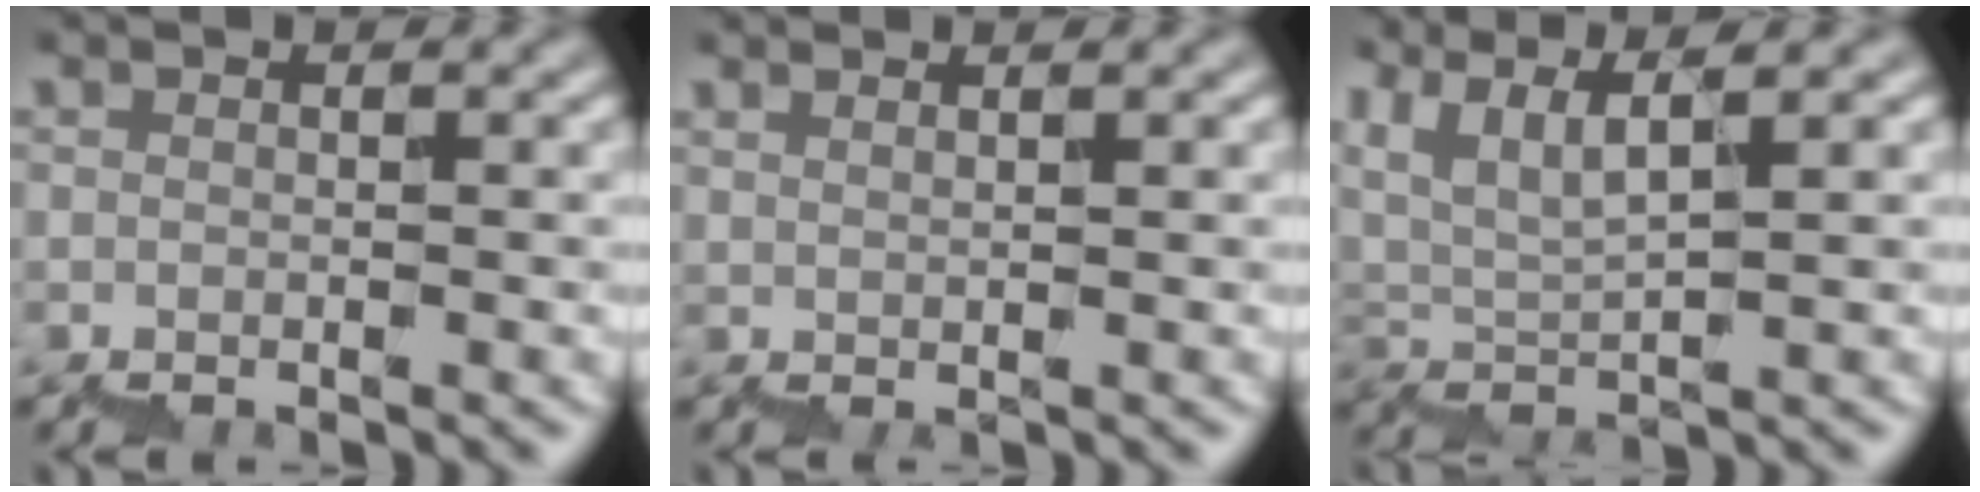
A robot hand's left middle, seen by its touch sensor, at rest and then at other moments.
{"total": 1.5, "force": [1.4, 0.4, 0.6], "torque": [0.015, -0.004, 0.025]}
{"total": 5.7, "force": [4.9, 1.0, 2.9], "torque": [-0.054, 0.013, 0.093]}